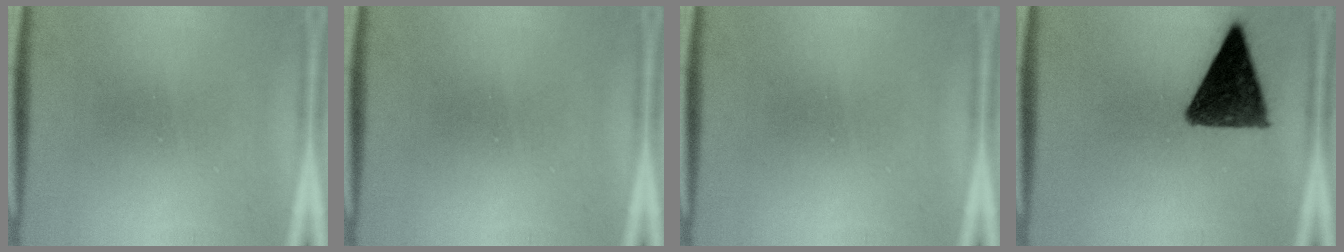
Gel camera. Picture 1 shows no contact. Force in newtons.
{"total": 0.0}
{"total": 0.0}
{"total": 12.3}